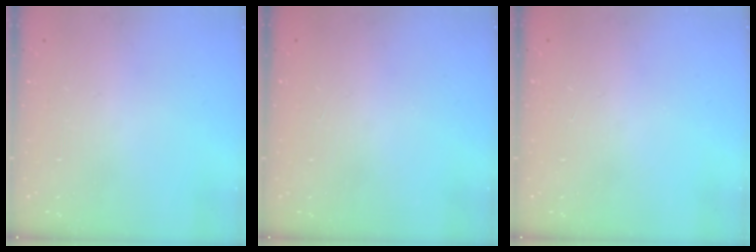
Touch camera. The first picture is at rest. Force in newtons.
{"total": 0.0}
{"total": 0.0}